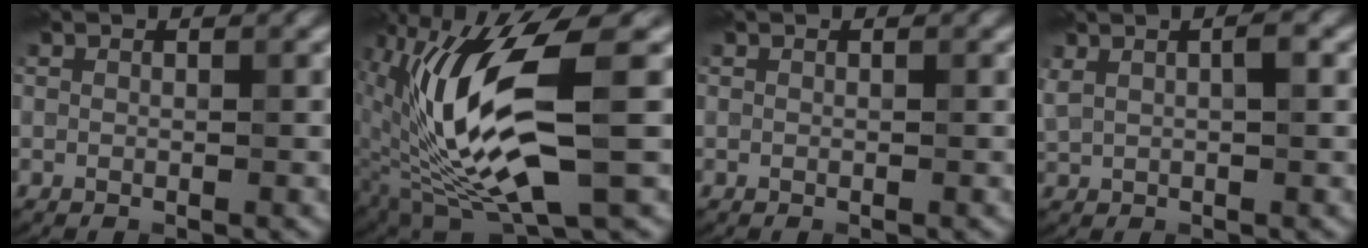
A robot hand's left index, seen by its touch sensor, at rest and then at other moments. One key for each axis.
{"total": 12.9, "fx": -0.5, "fy": 4.2, "fz": 12.2, "tx": -0.247, "ty": -0.005, "tz": -0.013}
{"total": 0.0}
{"total": 2.3, "fx": 0.9, "fy": 0.6, "fz": 2.0, "tx": -0.038, "ty": 0.006, "tz": 0.021}